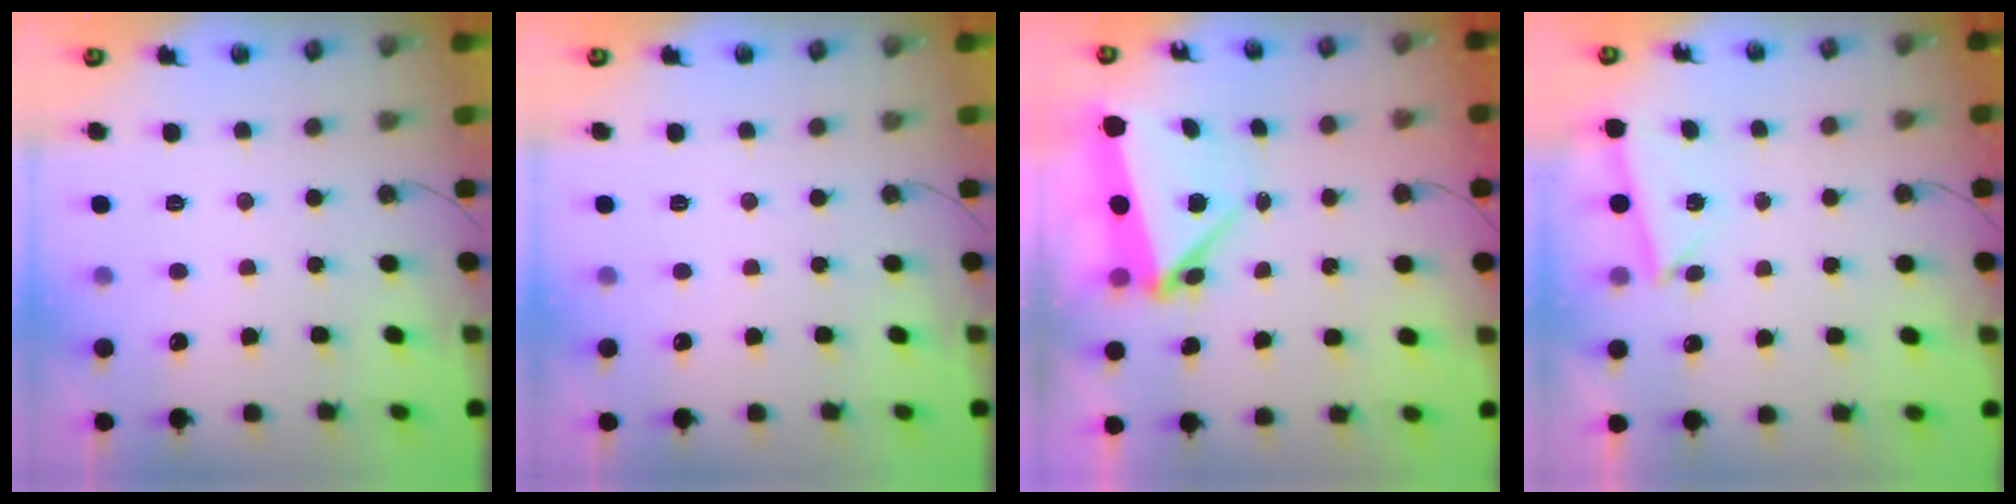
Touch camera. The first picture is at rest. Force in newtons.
{"total": 0.0}
{"total": 7.2, "press": 7.1, "slide": 1.0}
{"total": 2.9, "press": 2.8, "slide": 0.7}